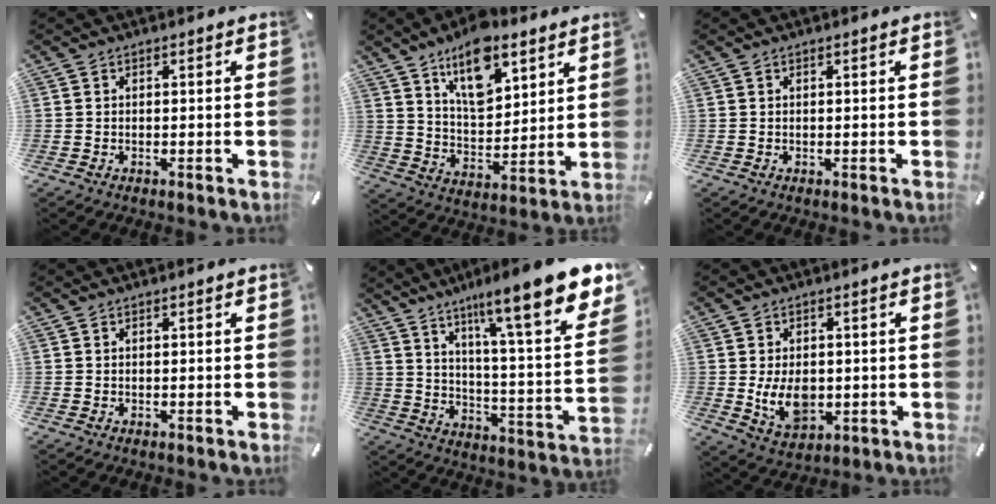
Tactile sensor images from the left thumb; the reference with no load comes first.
{"total": 14.2, "force": [9.2, 7.2, 8.1], "torque": [-0.128, -0.044, 0.162]}
{"total": 0.0}
{"total": 0.0}
{"total": 18.9, "force": [12.9, 3.4, 13.4], "torque": [-0.204, -0.102, 0.198]}
{"total": 8.8, "force": [-0.7, 6.4, 6.1], "torque": [-0.113, -0.005, -0.012]}